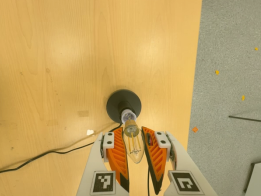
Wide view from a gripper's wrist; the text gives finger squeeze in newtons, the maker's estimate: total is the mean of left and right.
{"total": 20.1, "left": 22.6, "right": 17.5}